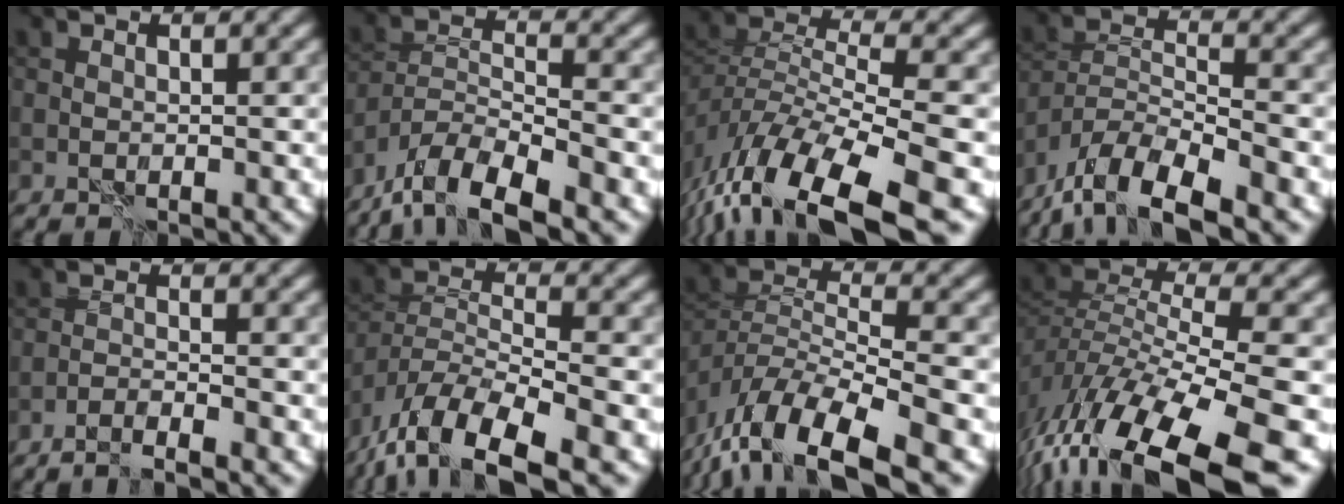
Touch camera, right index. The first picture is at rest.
{"total": 8.3, "force": [-6.7, 2.4, 4.4], "torque": [-0.075, -0.003, -0.127]}
{"total": 12.0, "force": [-7.7, 4.6, 7.9], "torque": [-0.147, -0.008, -0.142]}
{"total": 9.5, "force": [-7.5, 2.7, 5.1], "torque": [-0.088, -0.008, -0.141]}
{"total": 2.5, "force": [-2.0, 0.2, 1.5], "torque": [-0.030, 0.005, -0.043]}
{"total": 10.7, "force": [-7.7, 3.5, 6.5], "torque": [-0.110, -0.005, -0.147]}
{"total": 11.5, "force": [-8.2, 4.0, 7.0], "torque": [-0.128, -0.005, -0.151]}
{"total": 14.5, "force": [-10.0, 4.6, 9.4], "torque": [-0.201, -0.011, -0.162]}